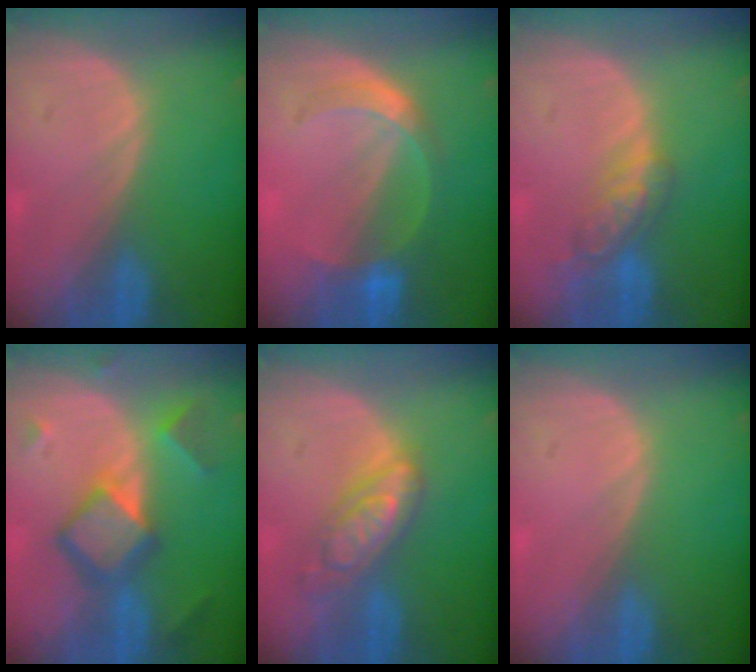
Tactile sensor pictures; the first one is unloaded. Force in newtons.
{"total": 5.6, "press": 5.3, "slide": 1.9}
{"total": 5.7, "press": 5.0, "slide": 2.6}
{"total": 7.7, "press": 7.7, "slide": 0.5}
{"total": 6.4, "press": 6.4, "slide": 0.5}
{"total": 0.0}